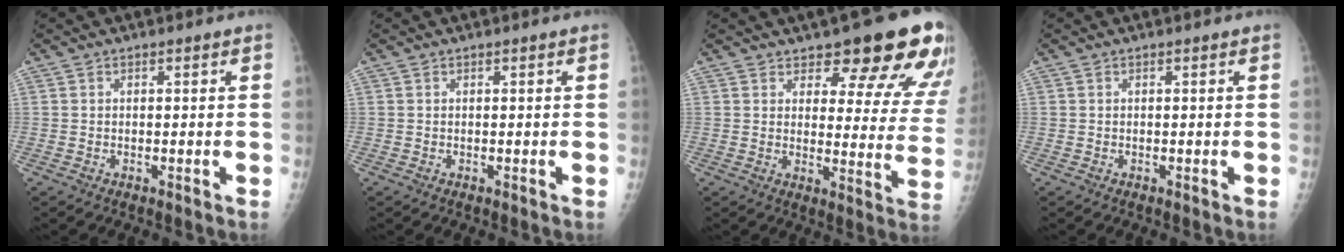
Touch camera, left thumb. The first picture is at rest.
{"total": 0.0}
{"total": 16.8, "force": [12.2, 5.6, 10.1], "torque": [-0.081, -0.071, 0.141]}
{"total": 0.0}